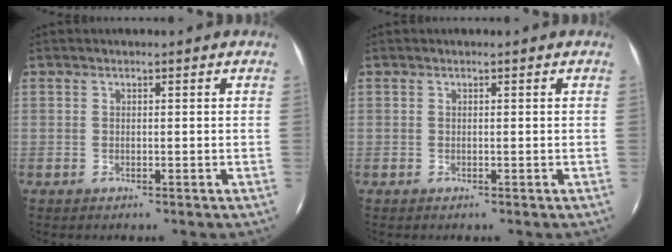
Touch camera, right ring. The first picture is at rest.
{"total": 0.0}